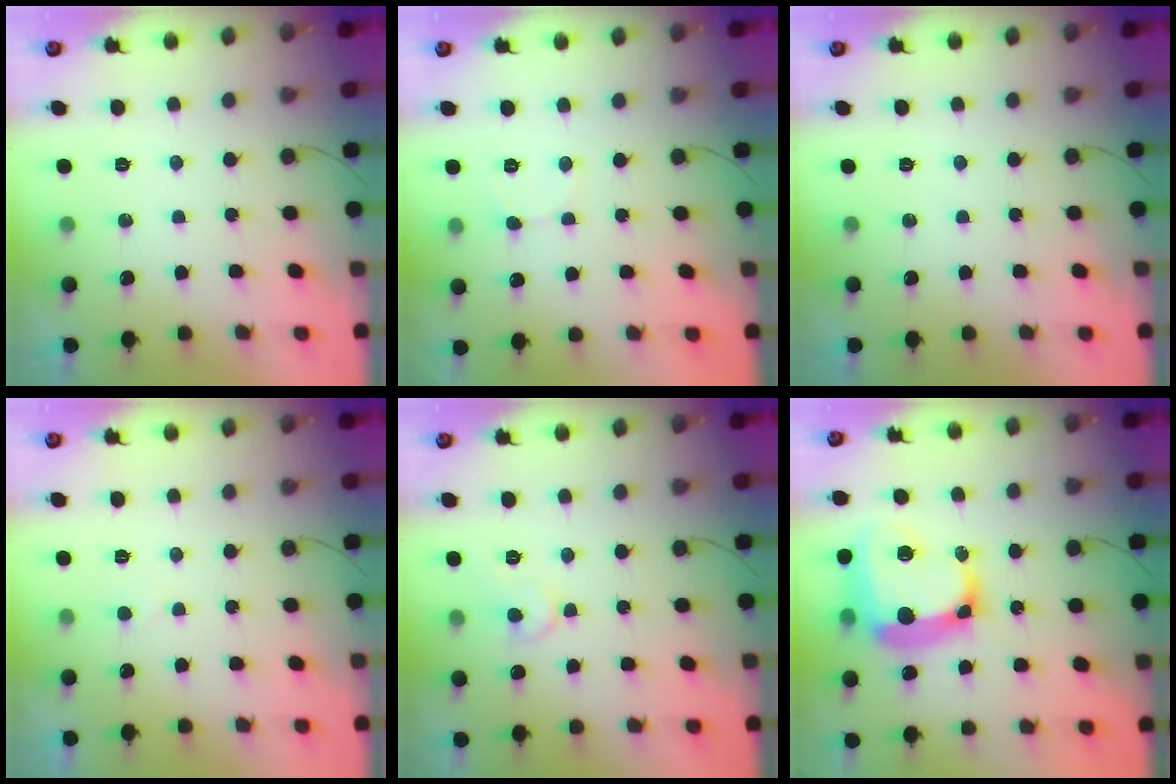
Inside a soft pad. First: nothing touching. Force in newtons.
{"total": 1.9, "press": 1.9, "slide": 0.2}
{"total": 0.0}
{"total": 3.0, "press": 3.0, "slide": 0.4}
{"total": 6.1, "press": 6.1, "slide": 0.5}
{"total": 19.0, "press": 18.8, "slide": 2.2}